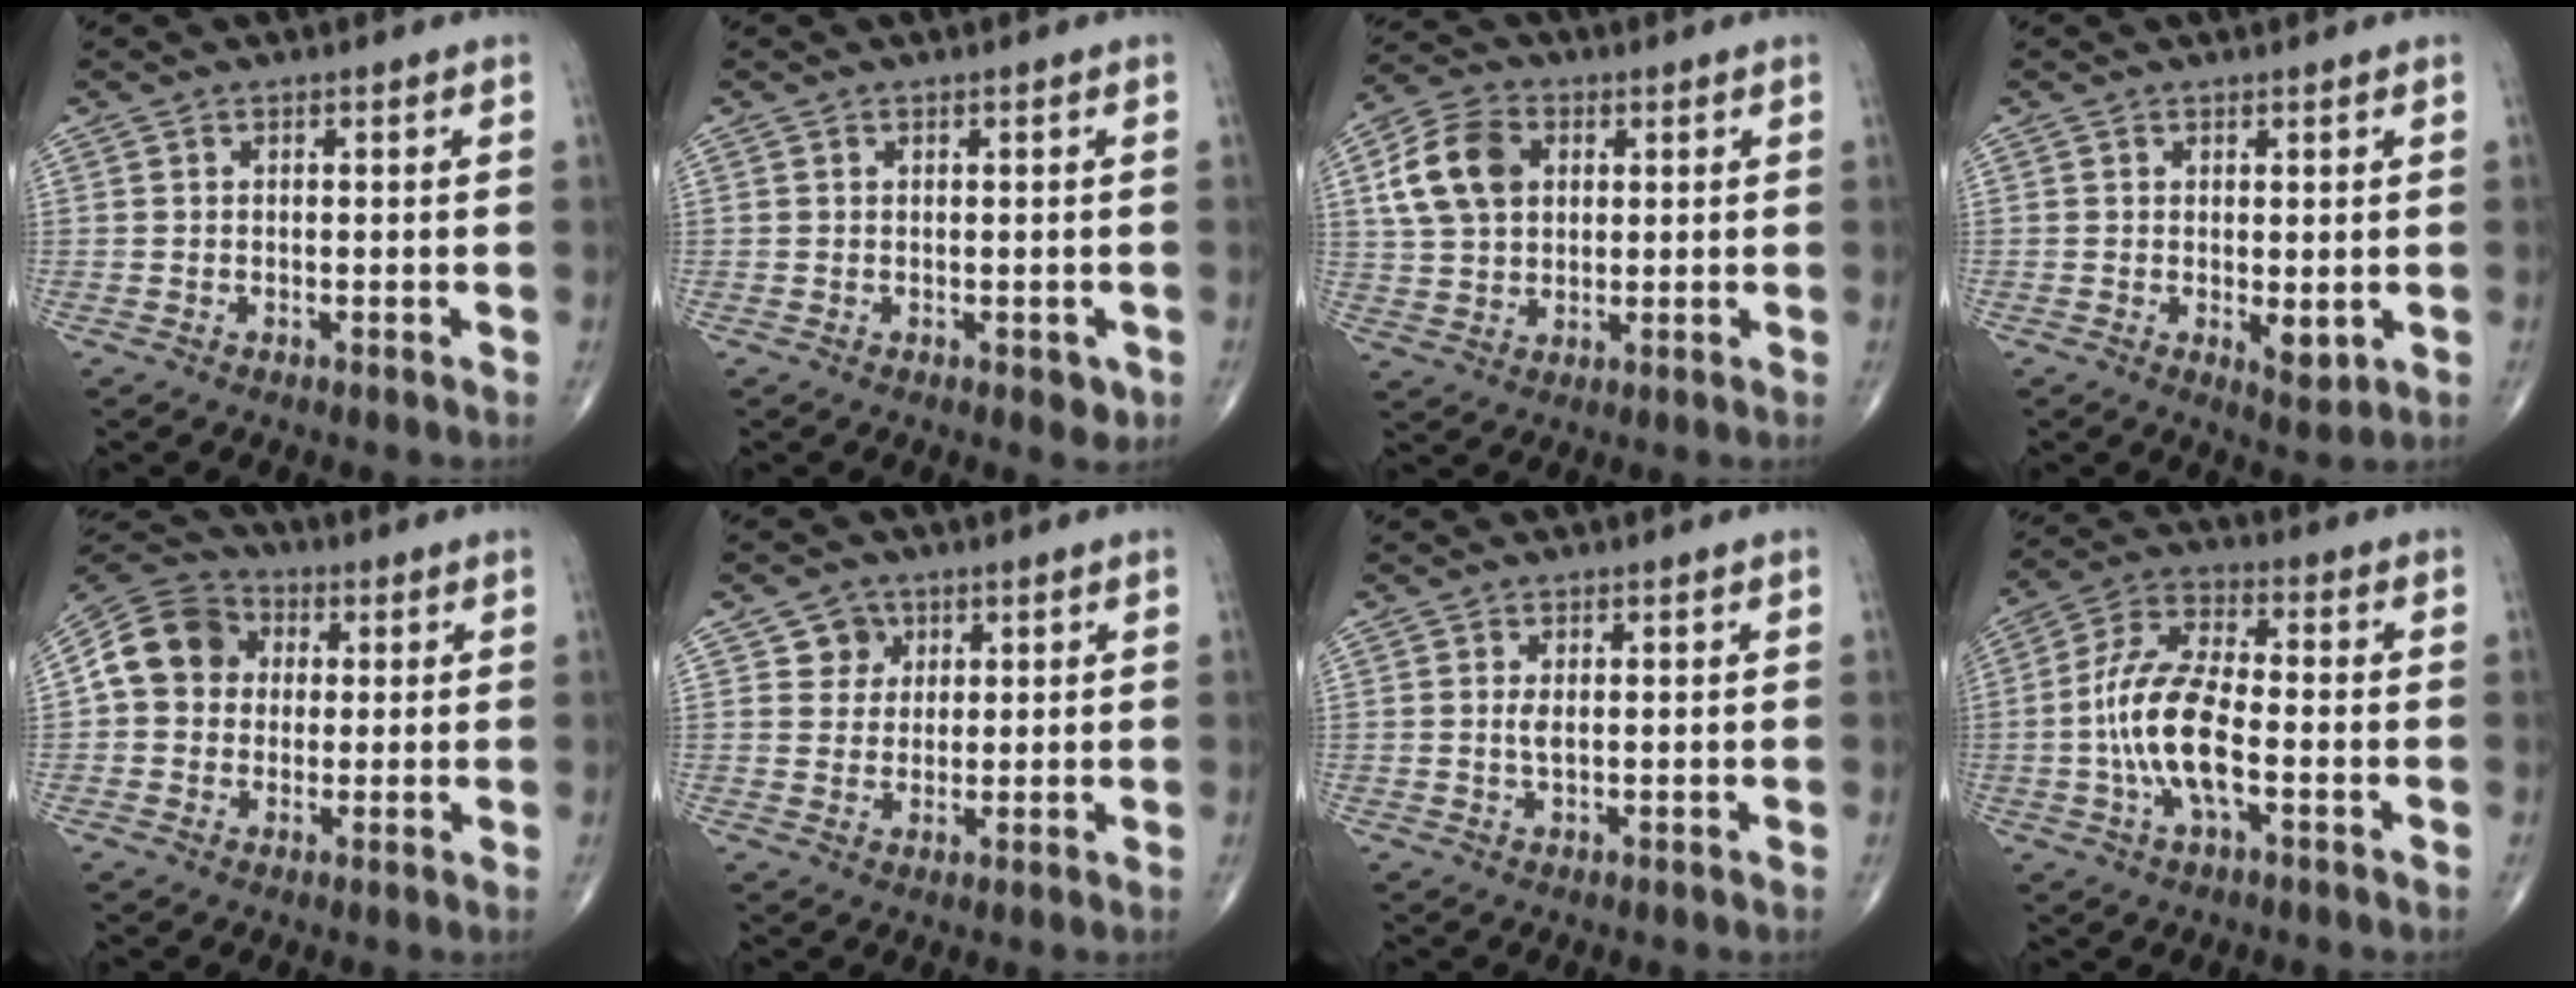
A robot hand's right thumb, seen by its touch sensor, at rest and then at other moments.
{"total": 1.9, "force": [-0.3, 1.3, 1.4], "torque": [-0.006, -0.001, -0.002]}
{"total": 11.4, "force": [2.9, 8.3, 7.3], "torque": [-0.123, 0.008, 0.051]}
{"total": 3.4, "force": [-0.3, 1.5, 3.0], "torque": [-0.035, -0.011, 0.000]}
{"total": 11.1, "force": [1.4, 9.6, 5.3], "torque": [-0.080, 0.022, 0.011]}
{"total": 4.3, "force": [1.9, 3.8, 0.6], "torque": [0.016, -0.006, 0.028]}
{"total": 1.4, "force": [0.2, 0.4, 1.3], "torque": [-0.030, -0.002, 0.007]}
{"total": 12.9, "force": [-2.6, 5.1, 11.6], "torque": [-0.242, 0.026, -0.054]}